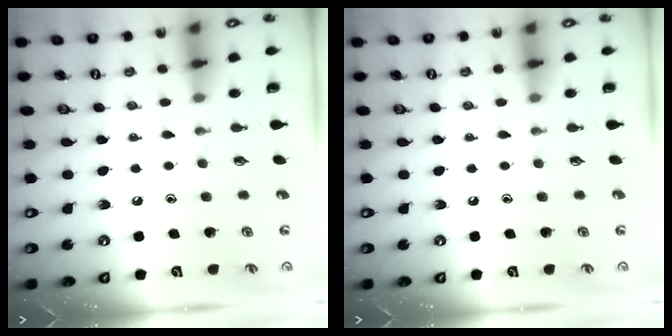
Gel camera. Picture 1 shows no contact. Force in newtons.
{"total": 0.0}